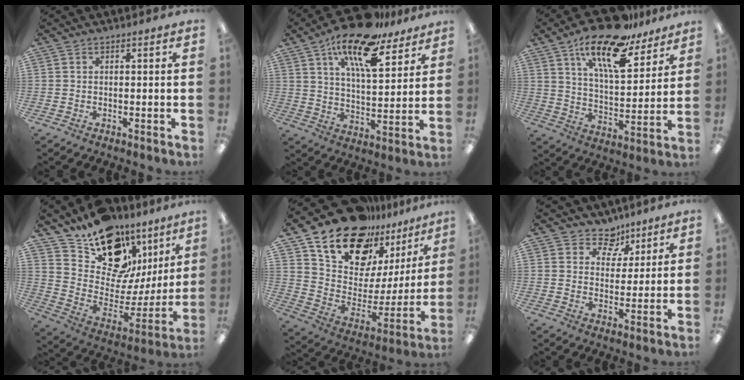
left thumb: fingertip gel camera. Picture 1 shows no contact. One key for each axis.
{"total": 16.9, "fx": 12.0, "fy": 5.7, "fz": 10.5, "tx": -0.178, "ty": -0.067, "tz": 0.202}
{"total": 18.6, "fx": 13.2, "fy": 6.5, "fz": 11.4, "tx": -0.190, "ty": -0.078, "tz": 0.222}
{"total": 15.9, "fx": 12.3, "fy": 8.0, "fz": 6.1, "tx": -0.106, "ty": -0.106, "tz": 0.220}
{"total": 19.6, "fx": 15.6, "fy": 9.6, "fz": 7.0, "tx": -0.134, "ty": -0.115, "tz": 0.279}
{"total": 7.0, "fx": 5.0, "fy": 4.7, "fz": 1.5, "tx": -0.014, "ty": -0.036, "tz": 0.089}